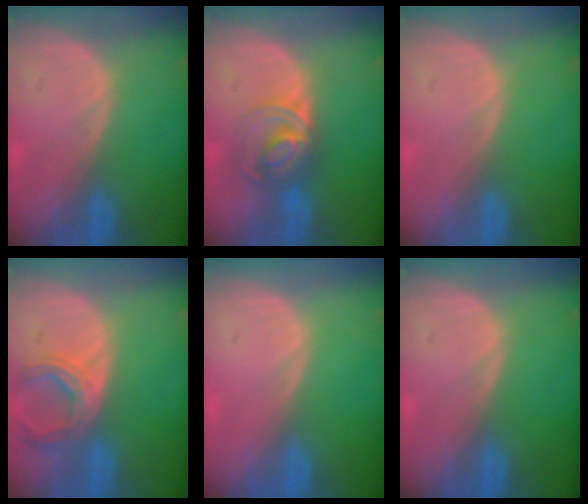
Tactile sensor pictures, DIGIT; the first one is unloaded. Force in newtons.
{"total": 7.0, "press": 6.1, "slide": 3.6}
{"total": 0.0}
{"total": 6.2, "press": 5.7, "slide": 2.5}
{"total": 0.0}
{"total": 0.0}